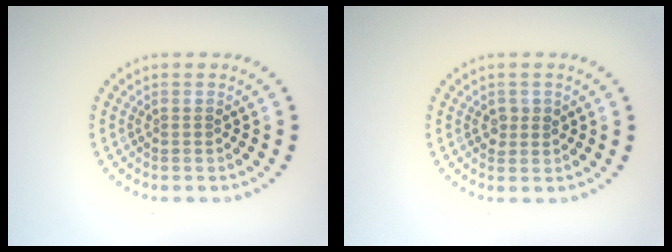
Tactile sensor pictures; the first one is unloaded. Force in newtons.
{"total": 1.4, "press": 1.3, "slide": 0.4}